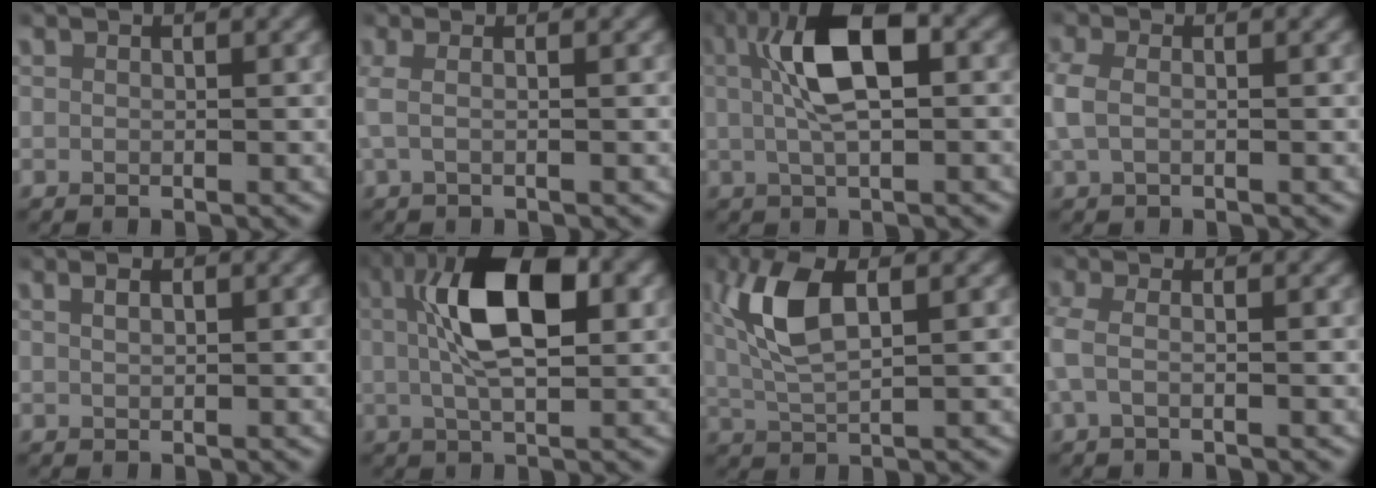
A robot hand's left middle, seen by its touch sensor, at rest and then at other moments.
{"total": 1.9, "force": [0.1, 0.5, 1.9], "torque": [-0.050, 0.003, -0.001]}
{"total": 7.3, "force": [1.0, 3.0, 6.5], "torque": [-0.125, 0.011, 0.013]}
{"total": 2.5, "force": [0.1, 1.6, 1.9], "torque": [-0.064, -0.003, 0.002]}
{"total": 0.8, "force": [0.3, 0.4, 0.6], "torque": [-0.008, 0.002, 0.007]}
{"total": 9.0, "force": [1.4, 4.1, 7.9], "torque": [-0.144, 0.007, 0.019]}
{"total": 6.1, "force": [1.8, 2.4, 5.3], "torque": [-0.123, 0.003, 0.034]}
{"total": 2.4, "force": [-0.3, 1.1, 2.1], "torque": [-0.060, -0.002, -0.007]}